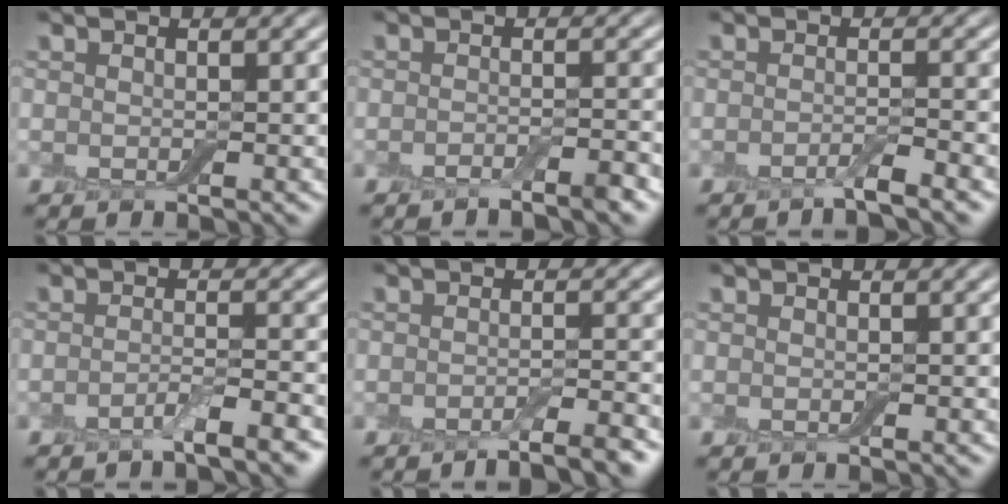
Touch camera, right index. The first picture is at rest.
{"total": 2.0, "force": [-1.4, 0.3, 1.4], "torque": [-0.014, 0.001, -0.030]}
{"total": 1.9, "force": [-1.2, 0.2, 1.4], "torque": [-0.018, 0.001, -0.029]}
{"total": 2.6, "force": [-1.7, 0.4, 2.0], "torque": [-0.030, 0.002, -0.038]}
{"total": 3.5, "force": [-2.4, 0.6, 2.4], "torque": [-0.026, 0.003, -0.042]}
{"total": 0.0}